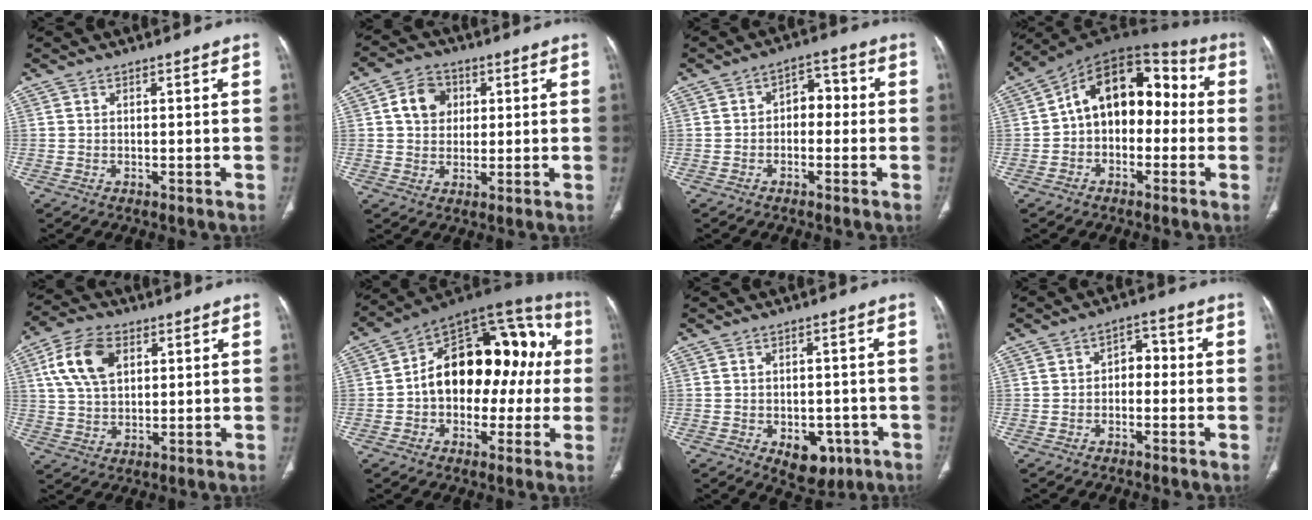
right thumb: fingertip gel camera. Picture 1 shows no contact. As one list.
[{"total": 7.5, "force": [1.9, 6.1, 4.0], "torque": [-0.045, 0.003, 0.028]}, {"total": 5.4, "force": [-0.3, 3.7, 3.9], "torque": [-0.032, 0.025, -0.017]}, {"total": 15.0, "force": [-0.2, 10.1, 11.1], "torque": [-0.126, 0.057, -0.019]}, {"total": 11.1, "force": [3.8, 6.9, 7.9], "torque": [-0.143, 0.002, 0.071]}, {"total": 18.5, "force": [0.9, 11.5, 14.5], "torque": [-0.156, 0.055, 0.007]}, {"total": 7.4, "force": [-3.1, 4.7, 4.8], "torque": [-0.036, 0.011, -0.028]}, {"total": 4.3, "force": [-0.6, 3.0, 3.0], "torque": [-0.026, 0.024, -0.020]}]